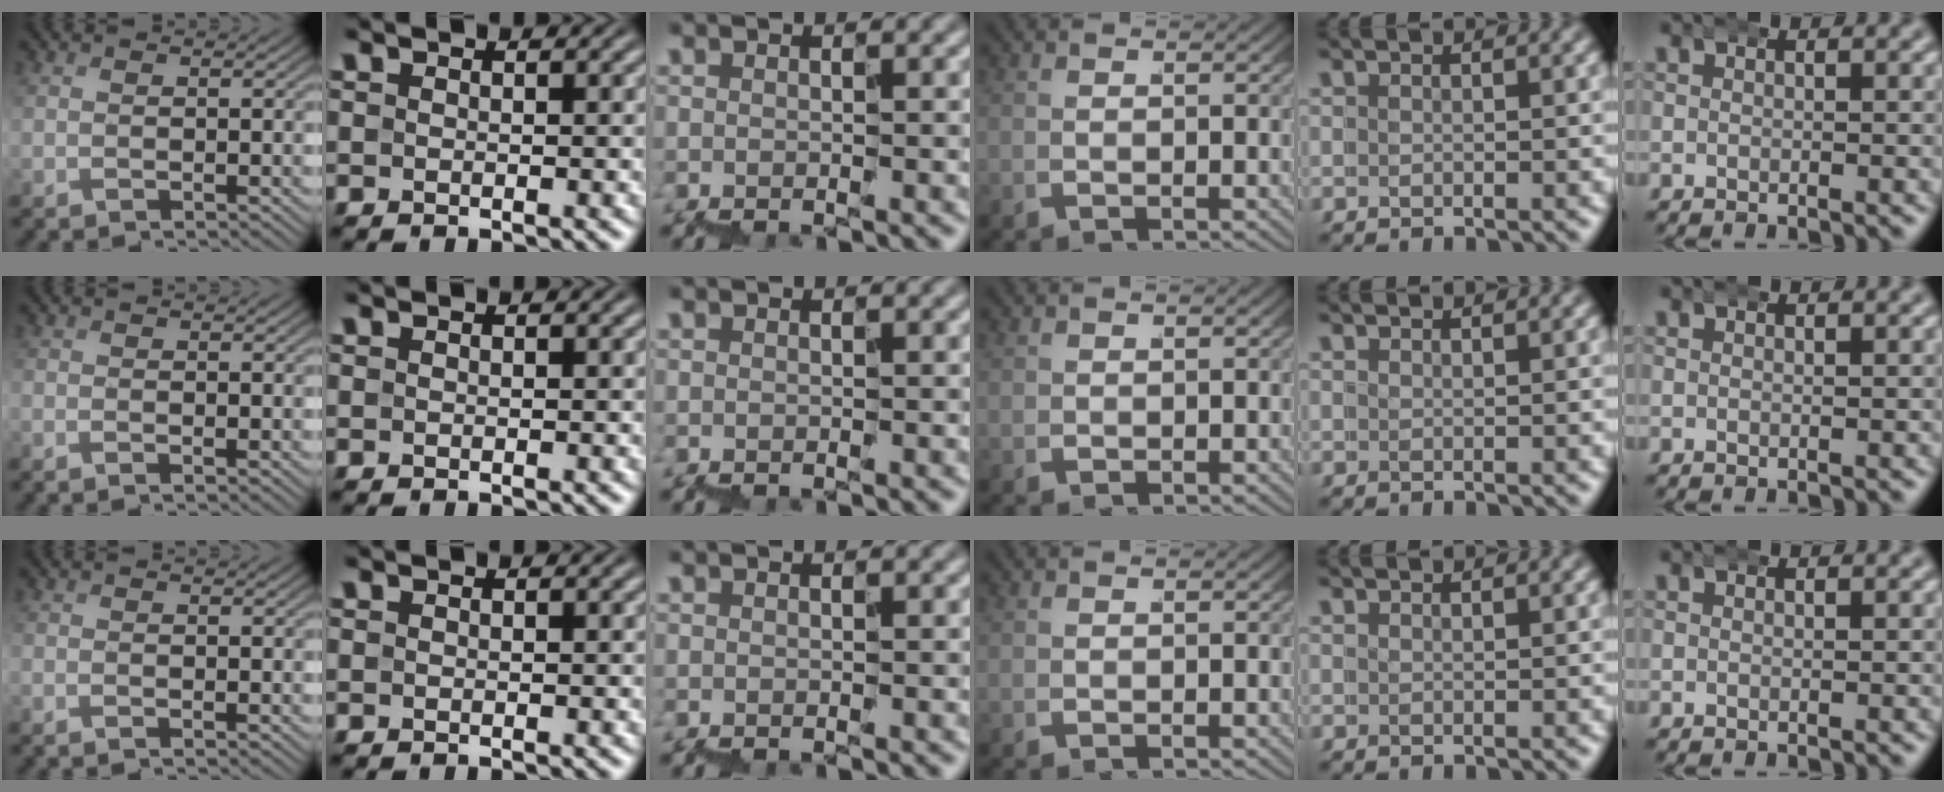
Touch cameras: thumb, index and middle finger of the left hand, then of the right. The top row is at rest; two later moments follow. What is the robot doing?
{"motion": "wrap", "object": "belt"}